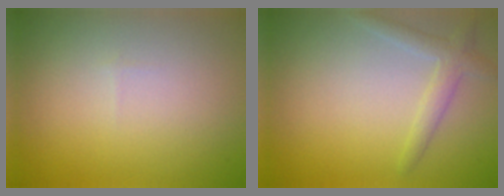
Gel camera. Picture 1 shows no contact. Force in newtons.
{"total": 2.2, "press": 2.2, "slide": 0.2}